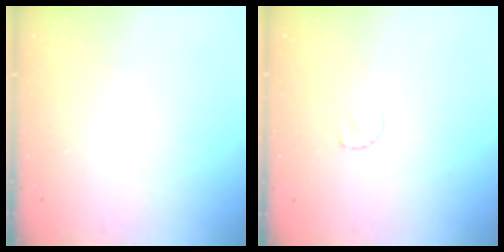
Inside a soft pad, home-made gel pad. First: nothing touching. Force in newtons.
{"total": 4.3, "press": 4.3, "slide": 0.4}